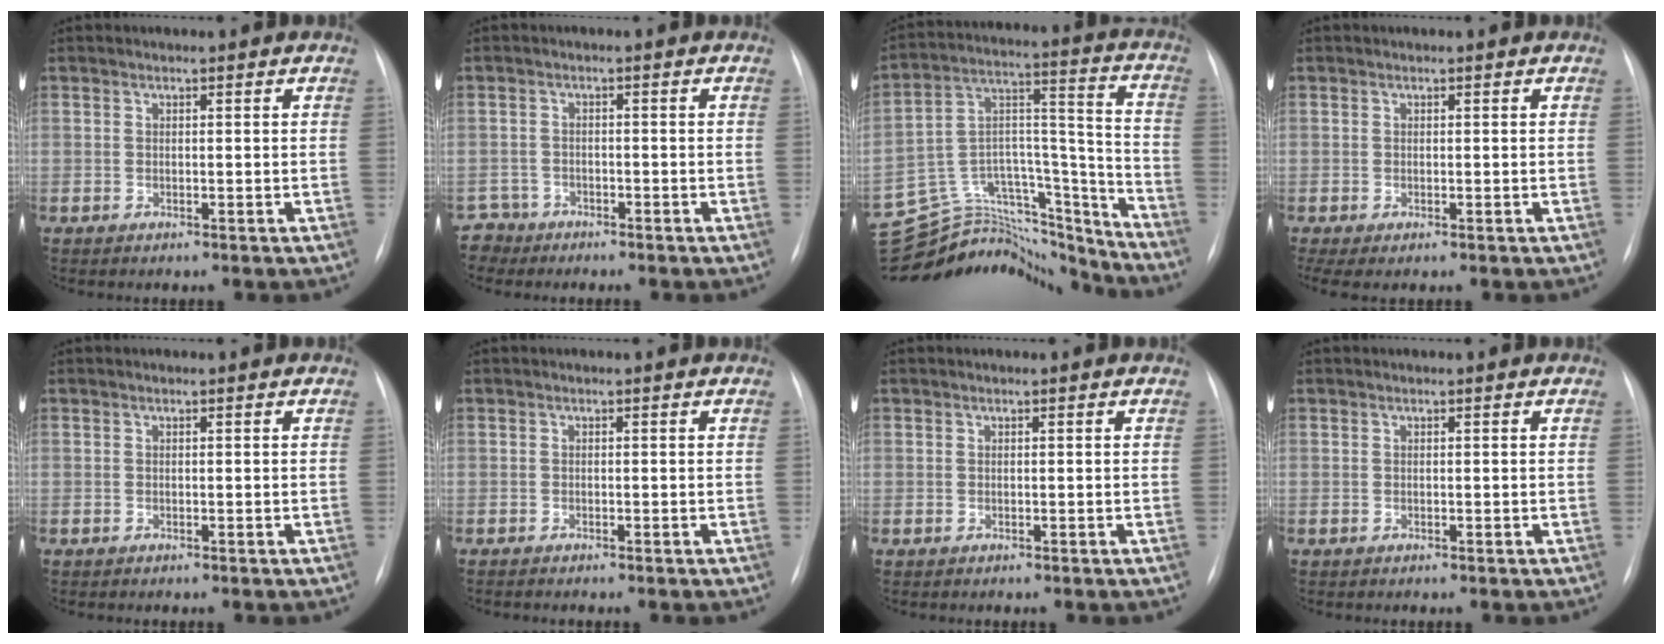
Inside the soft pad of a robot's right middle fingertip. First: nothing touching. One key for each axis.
{"total": 3.0, "fx": -2.4, "fy": 1.3, "fz": -1.2, "tx": 0.021, "ty": 0.001, "tz": -0.049}
{"total": 24.5, "fx": -23.4, "fy": 5.4, "fz": 4.8, "tx": -0.106, "ty": 0.041, "tz": -0.365}
{"total": 2.1, "fx": -1.0, "fy": 0.7, "fz": 1.7, "tx": -0.029, "ty": -0.007, "tz": -0.015}
{"total": 0.0}
{"total": 0.8, "fx": -0.7, "fy": 0.0, "fz": 0.4, "tx": -0.008, "ty": -0.002, "tz": -0.011}
{"total": 0.0}
{"total": 0.0}